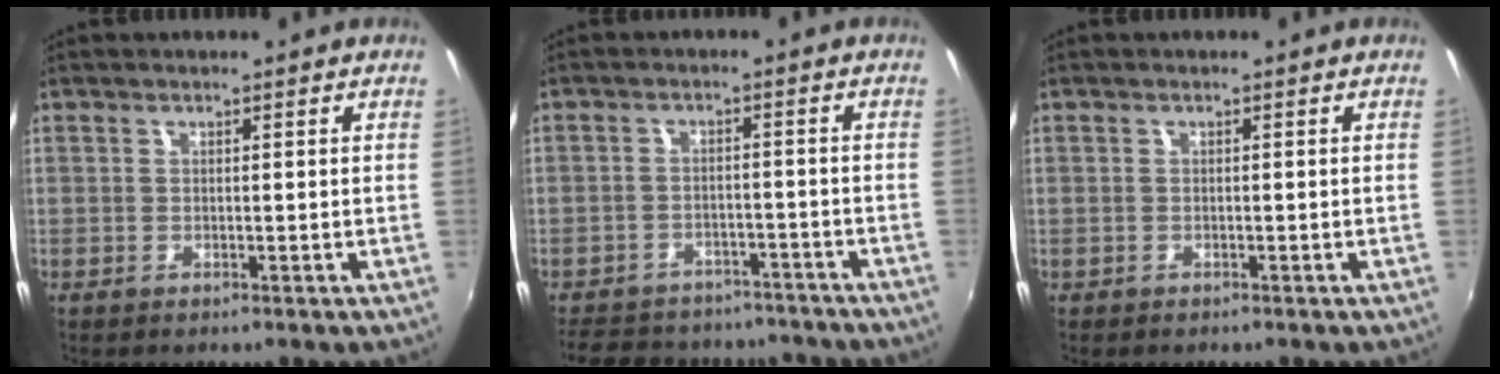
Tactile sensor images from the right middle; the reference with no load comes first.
{"total": 16.7, "force": [-13.9, 7.4, 5.6], "torque": [-0.134, 0.029, -0.180]}
{"total": 0.0}